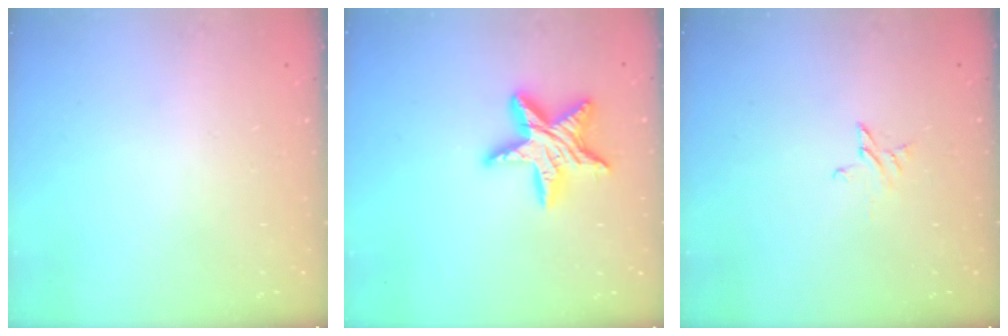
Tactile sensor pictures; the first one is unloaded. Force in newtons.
{"total": 14.0, "press": 13.9, "slide": 0.7}
{"total": 3.0, "press": 3.0, "slide": 0.3}